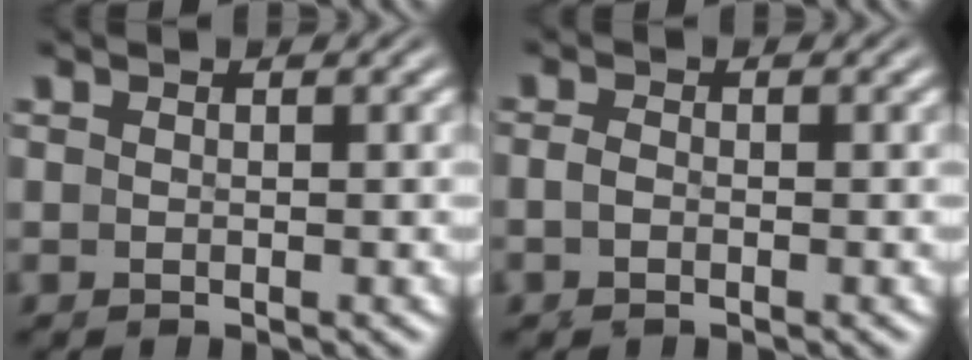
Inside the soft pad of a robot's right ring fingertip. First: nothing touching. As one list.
[{"total": 0.7, "force": [-0.4, 0.0, 0.6], "torque": [-0.018, -0.005, -0.006]}]